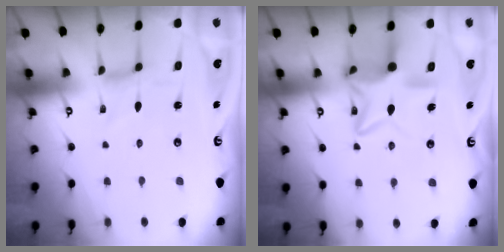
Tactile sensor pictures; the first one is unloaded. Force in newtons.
{"total": 12.9, "press": 12.9, "slide": 0.8}